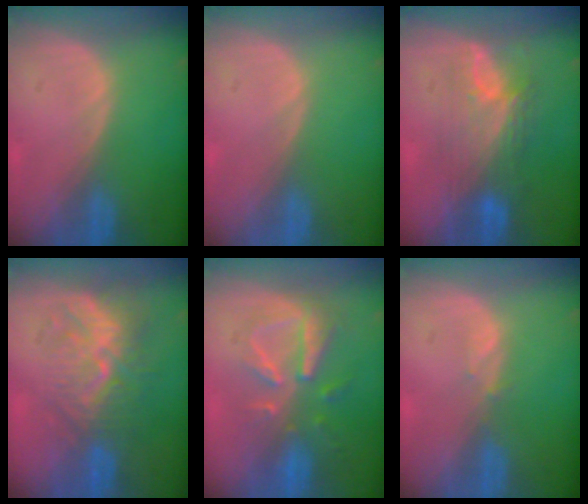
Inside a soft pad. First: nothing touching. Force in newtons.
{"total": 0.0}
{"total": 7.4, "press": 7.2, "slide": 1.4}
{"total": 10.0, "press": 8.6, "slide": 4.9}
{"total": 8.0, "press": 7.4, "slide": 3.0}
{"total": 0.8, "press": 0.8, "slide": 0.3}